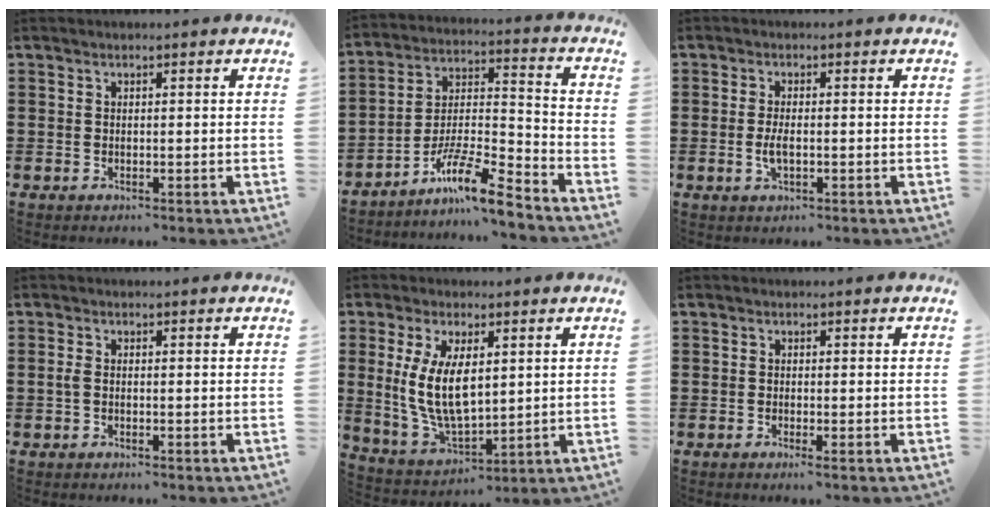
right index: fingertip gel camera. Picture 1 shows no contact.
{"total": 10.5, "force": [-8.3, 1.1, 6.4], "torque": [-0.120, 0.010, -0.162]}
{"total": 2.7, "force": [-0.3, 1.0, 2.5], "torque": [-0.052, -0.002, -0.009]}
{"total": 1.2, "force": [-0.2, 0.5, 1.1], "torque": [-0.030, -0.002, -0.006]}
{"total": 9.7, "force": [1.5, 4.6, 8.4], "torque": [-0.188, -0.001, 0.025]}
{"total": 0.6, "force": [-0.2, -0.1, 0.5], "torque": [-0.010, -0.005, -0.003]}